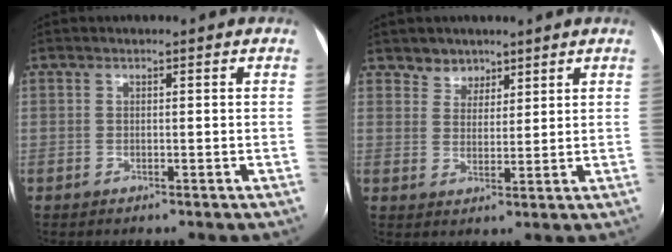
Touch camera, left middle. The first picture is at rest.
{"total": 3.6, "force": [2.8, 2.4, -0.1], "torque": [0.009, 0.002, 0.043]}